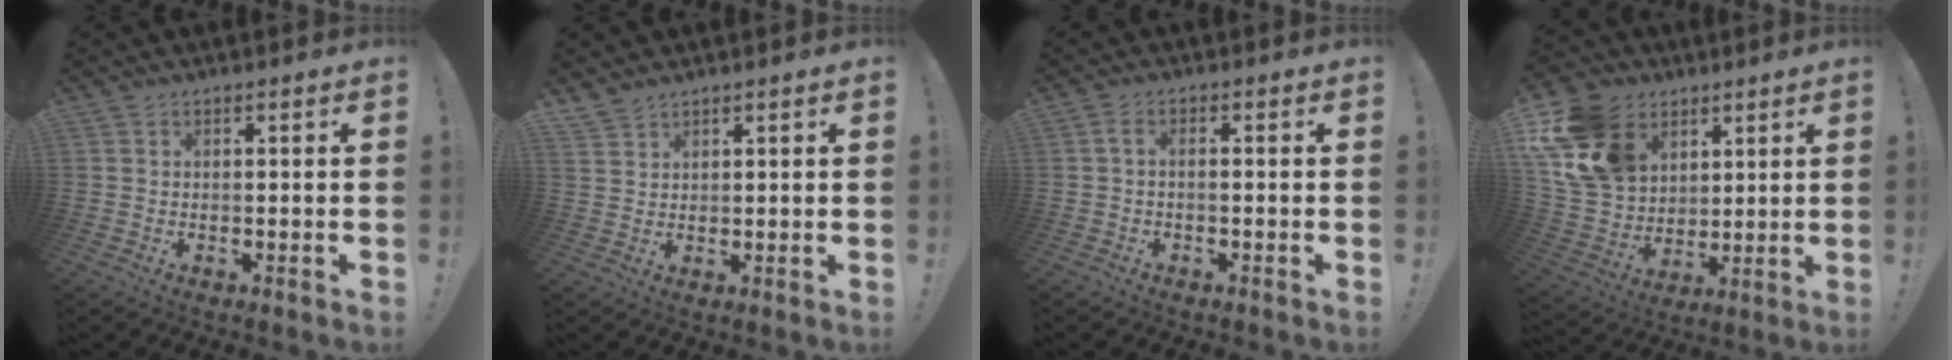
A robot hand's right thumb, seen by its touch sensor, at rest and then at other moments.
{"total": 3.3, "force": [3.0, 1.1, 0.8], "torque": [-0.014, -0.022, 0.057]}
{"total": 2.0, "force": [-0.9, 0.3, 1.7], "torque": [-0.036, 0.002, -0.018]}
{"total": 18.8, "force": [8.4, 14.2, 9.0], "torque": [-0.170, -0.034, 0.171]}